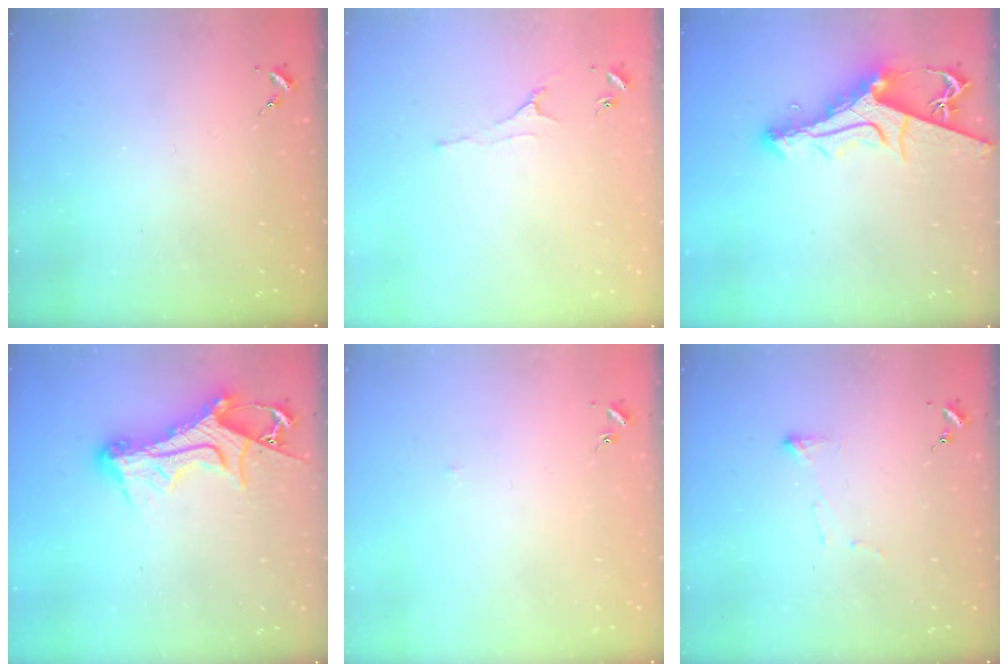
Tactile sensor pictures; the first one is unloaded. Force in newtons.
{"total": 3.0, "press": 2.9, "slide": 0.6}
{"total": 10.7, "press": 10.7, "slide": 1.1}
{"total": 13.4, "press": 13.4, "slide": 1.3}
{"total": 1.4, "press": 1.3, "slide": 0.3}
{"total": 4.6, "press": 4.6, "slide": 0.4}